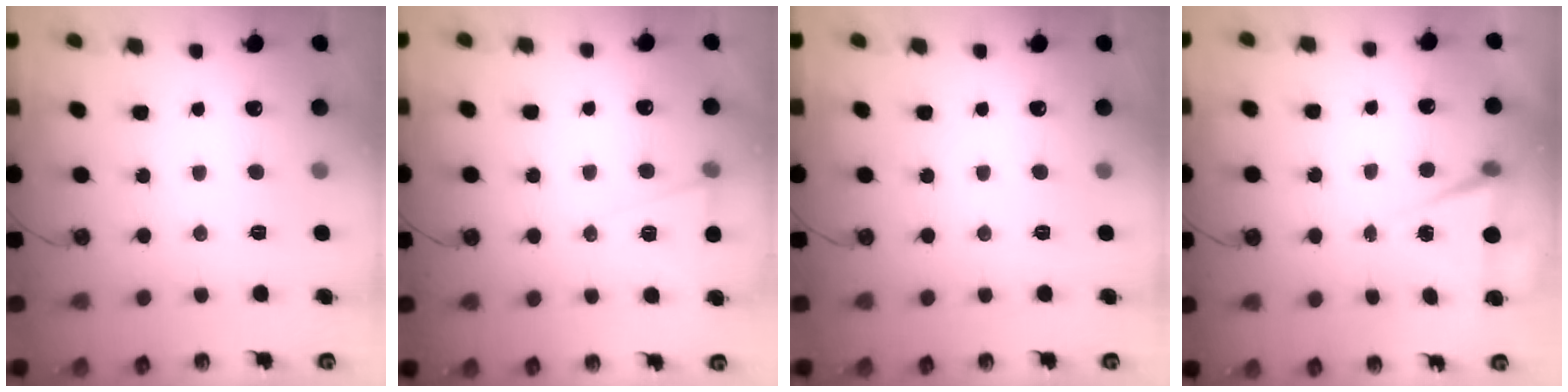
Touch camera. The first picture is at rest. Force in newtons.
{"total": 6.5, "press": 4.8, "slide": 4.4}
{"total": 0.0}
{"total": 4.9, "press": 2.0, "slide": 4.5}